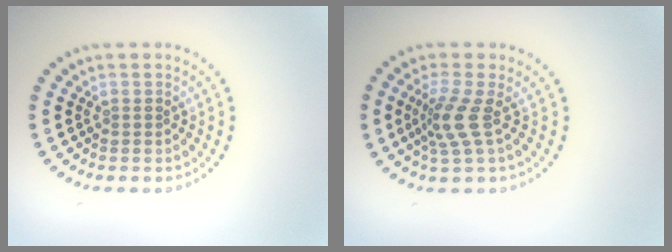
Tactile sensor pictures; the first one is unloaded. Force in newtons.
{"total": 2.8, "press": 2.0, "slide": 2.0}